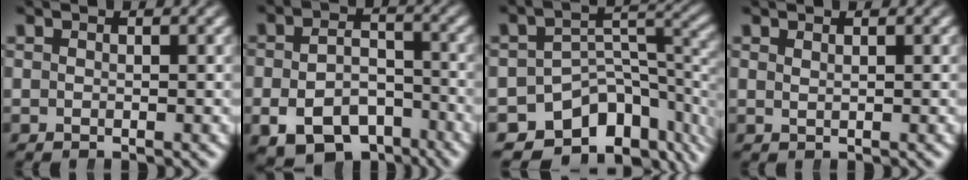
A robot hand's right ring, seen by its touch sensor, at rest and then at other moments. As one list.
[{"total": 8.1, "force": [-4.8, 5.4, 3.7], "torque": [-0.041, -0.029, -0.072]}, {"total": 12.0, "force": [-5.7, 8.3, 6.6], "torque": [-0.091, -0.026, -0.086]}, {"total": 1.1, "force": [0.7, -0.9, 0.0], "torque": [0.008, -0.003, 0.019]}]